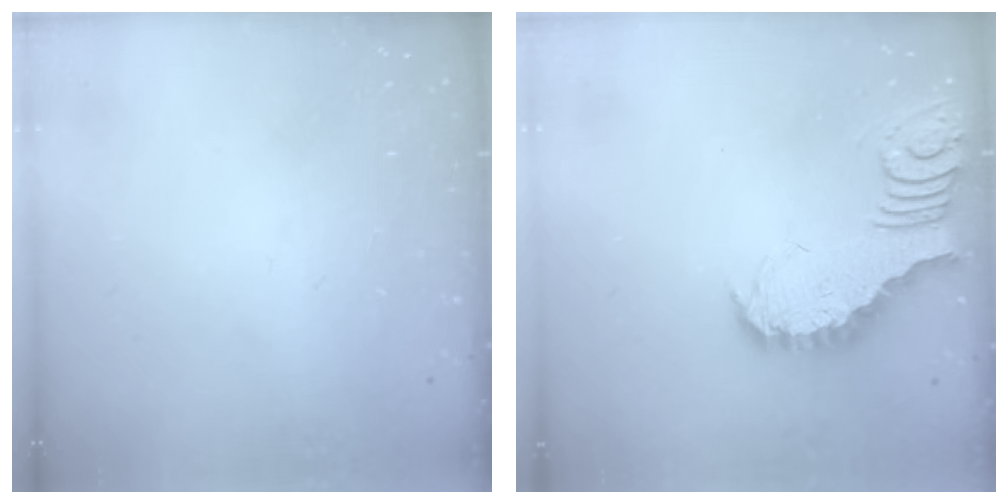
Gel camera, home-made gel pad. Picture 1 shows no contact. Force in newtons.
{"total": 3.5, "press": 3.5, "slide": 0.5}